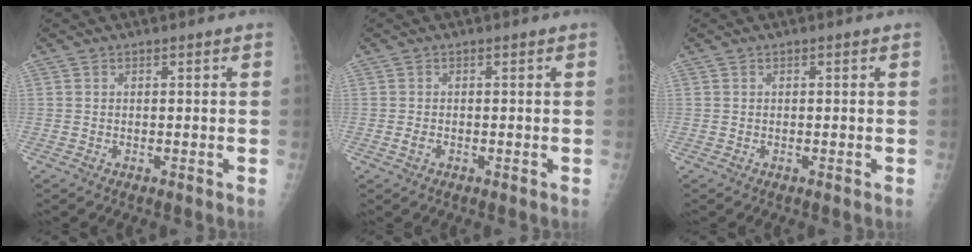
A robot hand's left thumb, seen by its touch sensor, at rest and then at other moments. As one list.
[{"total": 1.2, "force": [-0.3, 0.8, 0.8], "torque": [-0.018, -0.001, -0.007]}, {"total": 0.0}]